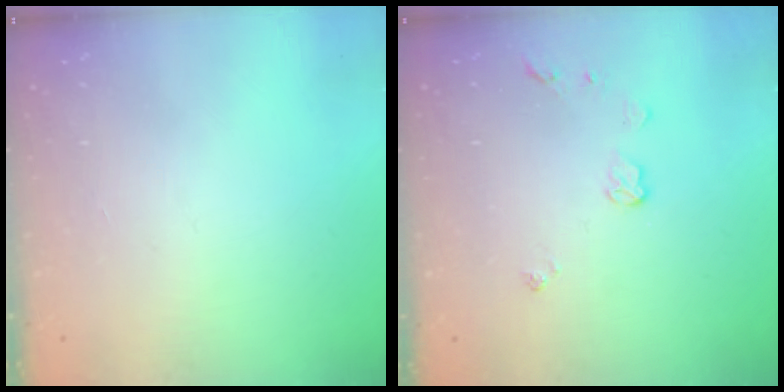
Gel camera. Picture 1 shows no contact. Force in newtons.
{"total": 5.0, "press": 5.0, "slide": 0.3}